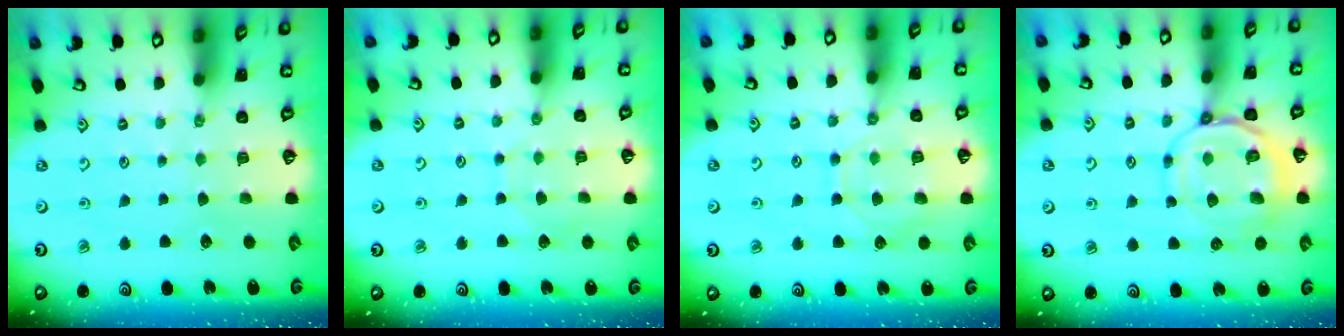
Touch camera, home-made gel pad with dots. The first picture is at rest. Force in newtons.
{"total": 3.8, "press": 3.8, "slide": 0.4}
{"total": 10.4, "press": 10.4, "slide": 1.1}
{"total": 11.4, "press": 11.3, "slide": 1.1}